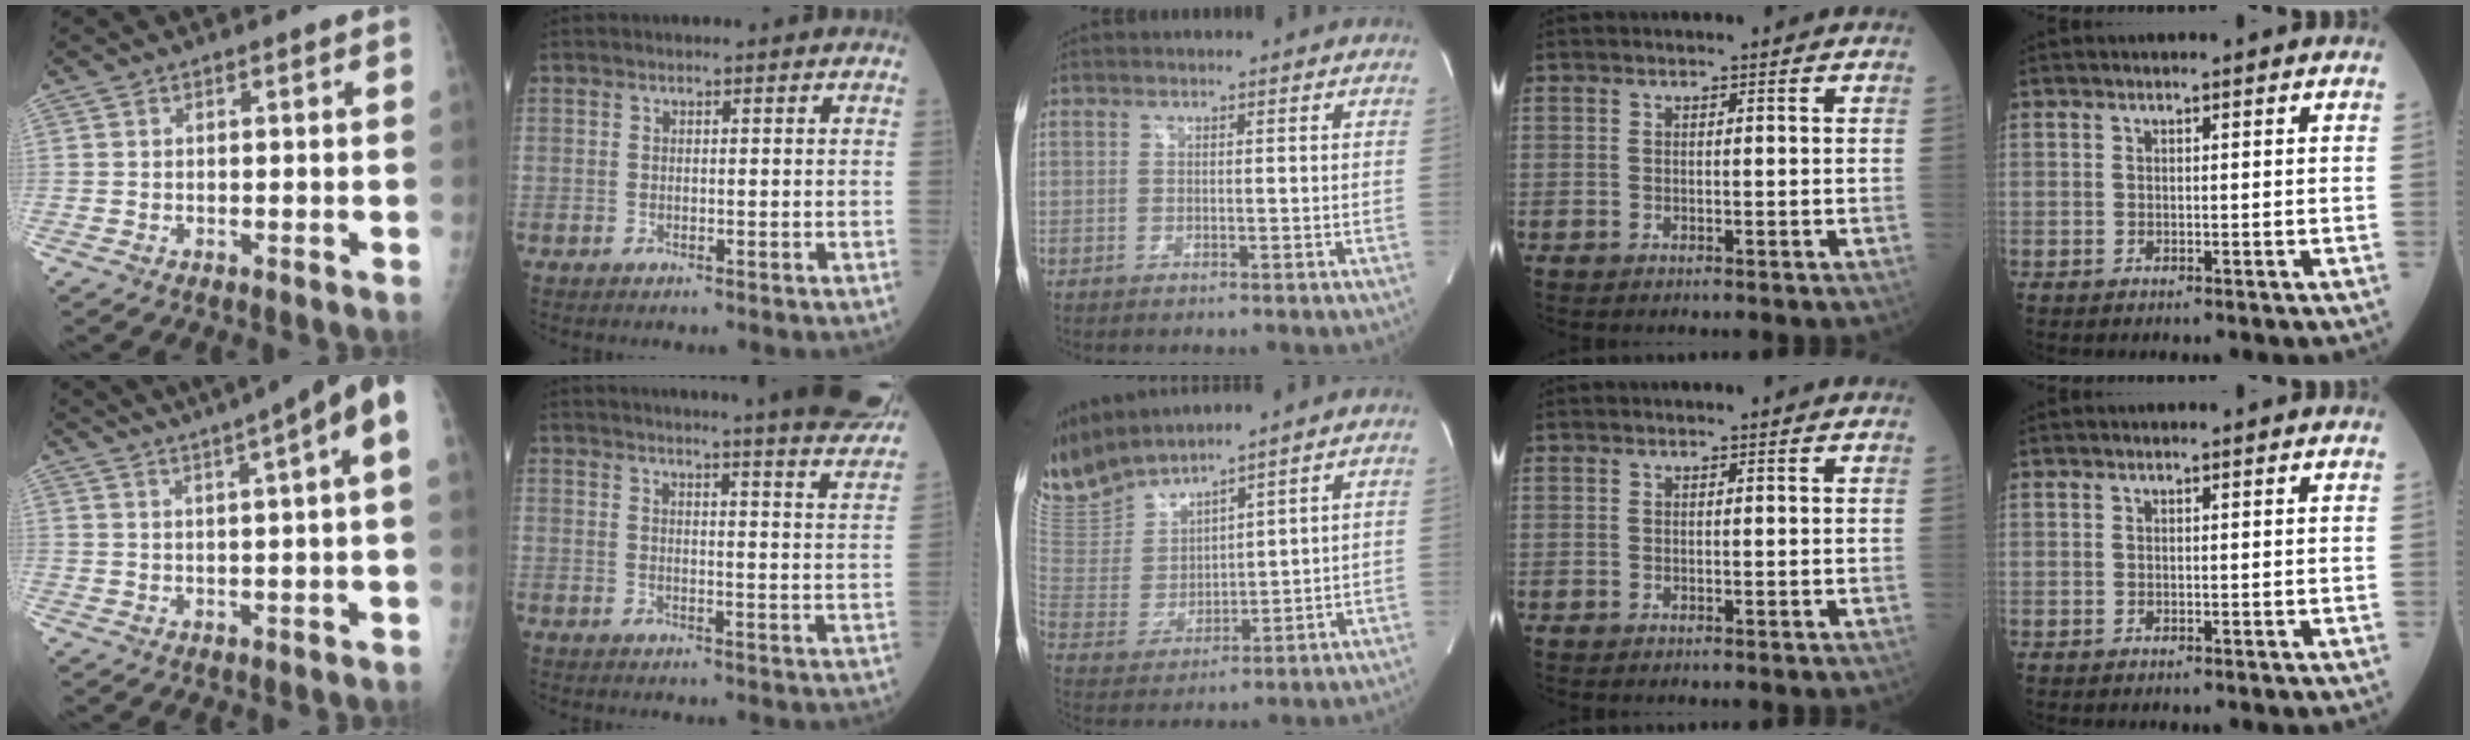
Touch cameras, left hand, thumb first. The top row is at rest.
{"thumb": {"total": 13.2, "force": [7.1, 0.3, 11.2], "torque": [-0.161, 0.026, 0.090]}, "index": {"total": 22.5, "force": [20.7, 0.2, 8.9], "torque": [-0.122, -0.067, 0.237]}, "middle": {"total": 12.2, "force": [11.5, 1.0, 3.8], "torque": [-0.096, 0.000, 0.251]}}